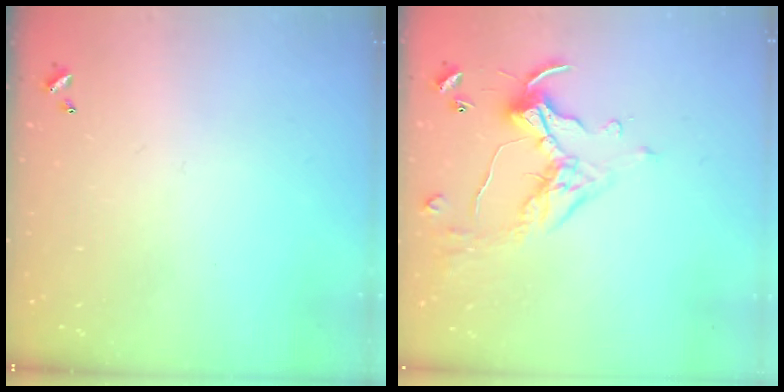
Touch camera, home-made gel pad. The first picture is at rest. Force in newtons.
{"total": 1.5, "press": 1.5, "slide": 0.2}